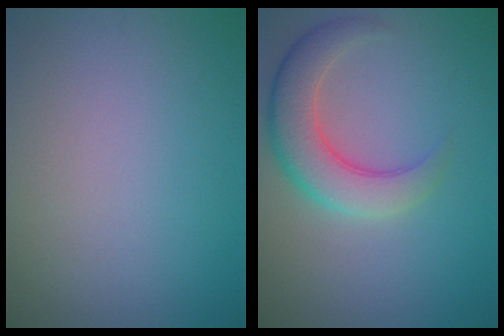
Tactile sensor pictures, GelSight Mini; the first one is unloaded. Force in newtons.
{"total": 5.3, "press": 5.3, "slide": 0.4}